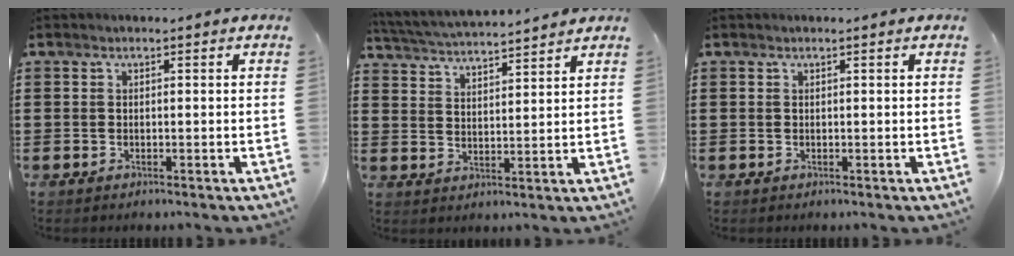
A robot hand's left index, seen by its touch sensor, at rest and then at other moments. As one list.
[{"total": 4.2, "force": [4.1, -0.3, 0.7], "torque": [-0.034, -0.027, 0.069]}, {"total": 0.0}]